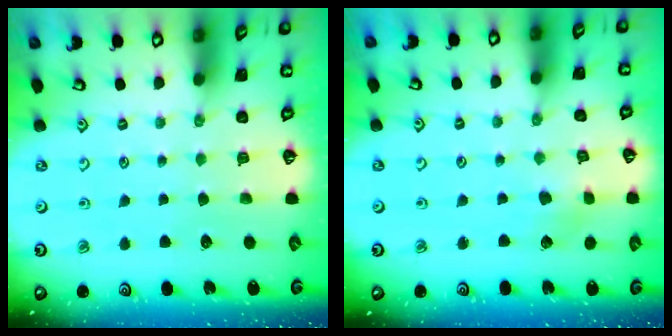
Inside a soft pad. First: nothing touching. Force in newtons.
{"total": 2.4, "press": 2.4, "slide": 0.2}